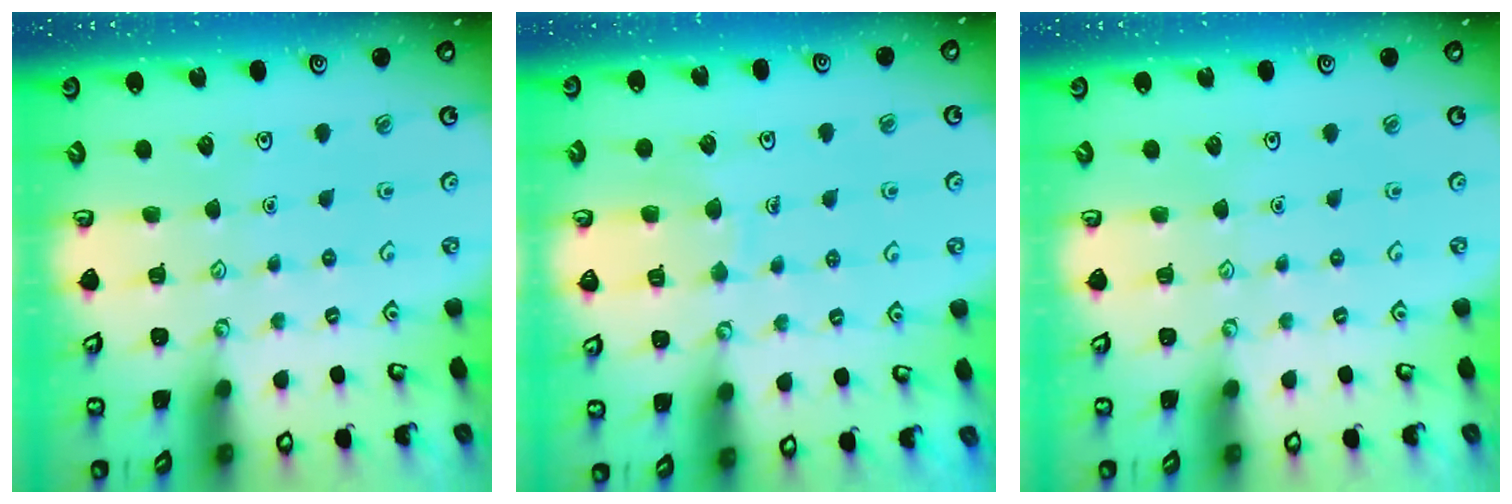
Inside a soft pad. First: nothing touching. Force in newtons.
{"total": 6.7, "press": 6.6, "slide": 0.7}
{"total": 0.0}